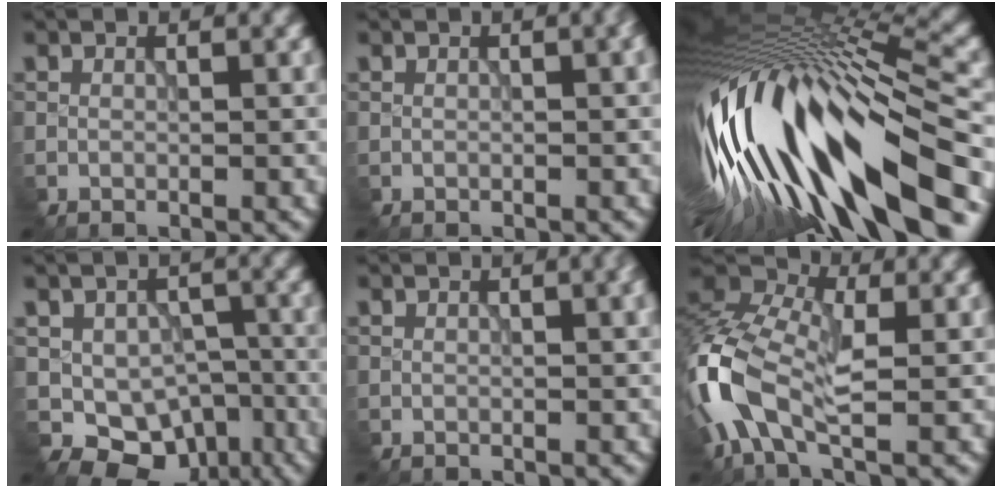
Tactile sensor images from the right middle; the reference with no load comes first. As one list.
[{"total": 2.2, "force": [0.3, 1.0, 2.0], "torque": [-0.010, 0.006, 0.005]}, {"total": 17.5, "force": [-4.4, 5.9, 15.9], "torque": [-0.277, -0.005, -0.064]}, {"total": 6.6, "force": [-2.8, 5.2, 2.8], "torque": [-0.033, -0.005, -0.032]}, {"total": 2.5, "force": [0.6, 1.0, 2.2], "torque": [-0.018, 0.006, 0.008]}, {"total": 9.8, "force": [-2.5, 5.3, 7.9], "torque": [-0.197, -0.001, -0.069]}]